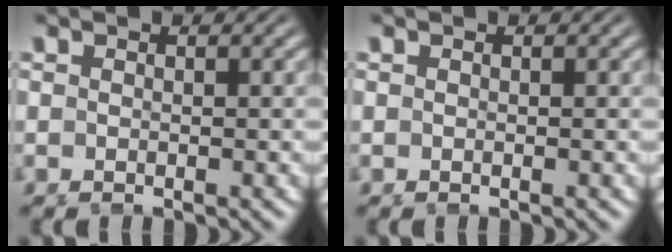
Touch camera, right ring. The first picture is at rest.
{"total": 0.0}